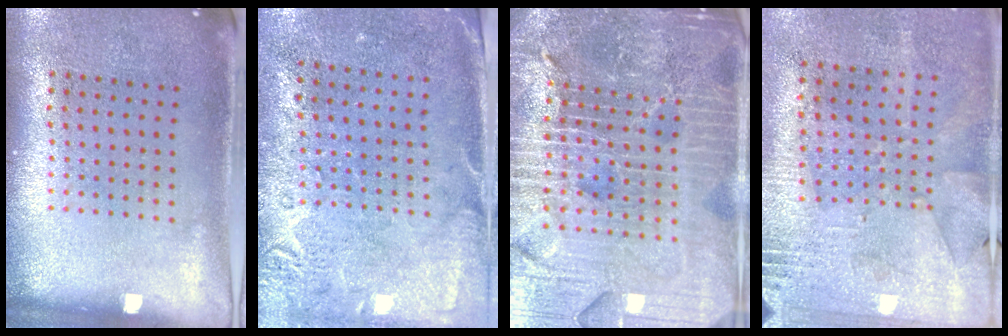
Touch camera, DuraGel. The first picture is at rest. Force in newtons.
{"total": 2.7, "press": 2.3, "slide": 1.5}
{"total": 6.5, "press": 5.7, "slide": 3.0}
{"total": 2.7, "press": 2.2, "slide": 1.5}